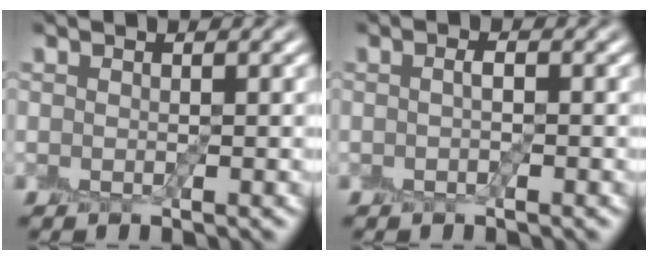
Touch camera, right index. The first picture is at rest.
{"total": 0.7, "force": [-0.2, 0.1, 0.6], "torque": [-0.015, 0.001, -0.001]}